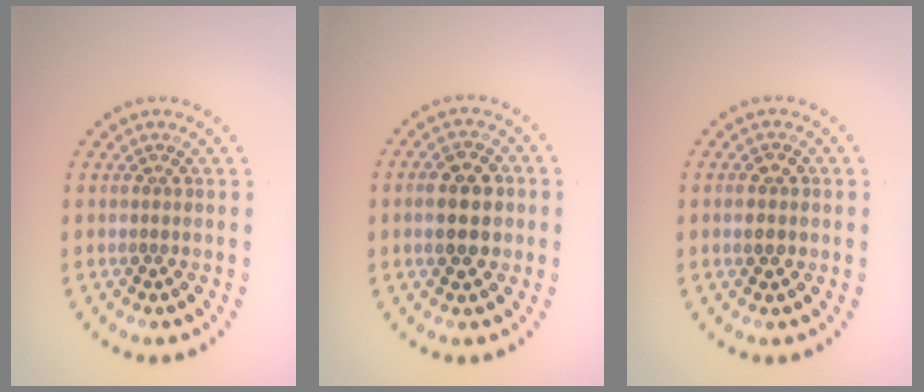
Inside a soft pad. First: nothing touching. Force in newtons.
{"total": 4.5, "press": 4.5, "slide": 0.0}
{"total": 2.3, "press": 2.3, "slide": 0.1}